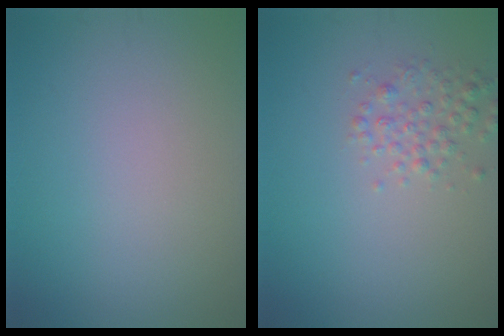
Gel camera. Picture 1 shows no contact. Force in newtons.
{"total": 2.1, "press": 2.1, "slide": 0.0}